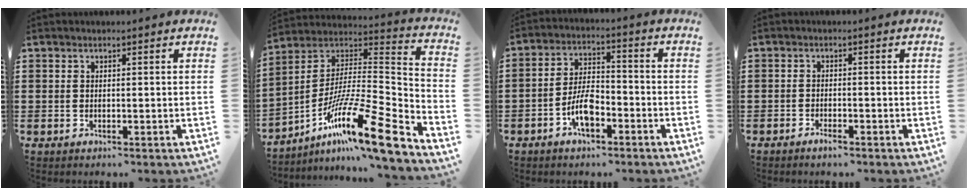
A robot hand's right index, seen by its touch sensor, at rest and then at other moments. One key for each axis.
{"total": 16.4, "fx": -10.4, "fy": 2.2, "fz": 12.5, "tx": -0.221, "ty": 0.001, "tz": -0.189}
{"total": 6.5, "fx": -3.3, "fy": 2.7, "fz": 5.0, "tx": -0.114, "ty": 0.002, "tz": -0.068}
{"total": 1.4, "fx": -1.2, "fy": 0.4, "fz": 0.5, "tx": -0.012, "ty": -0.002, "tz": -0.021}